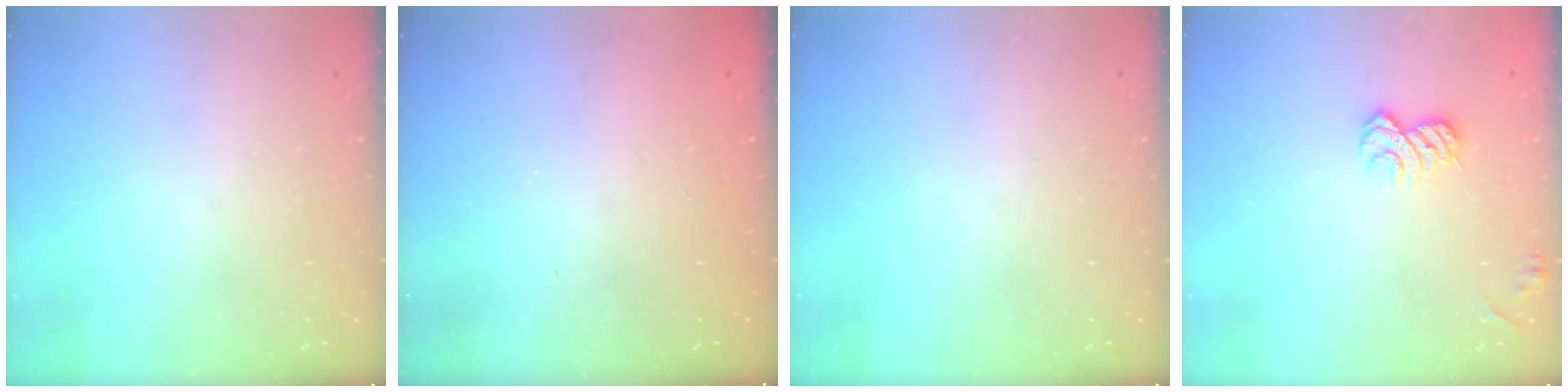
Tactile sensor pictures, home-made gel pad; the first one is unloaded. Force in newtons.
{"total": 2.6, "press": 2.4, "slide": 0.8}
{"total": 0.0}
{"total": 6.6, "press": 6.6, "slide": 0.9}